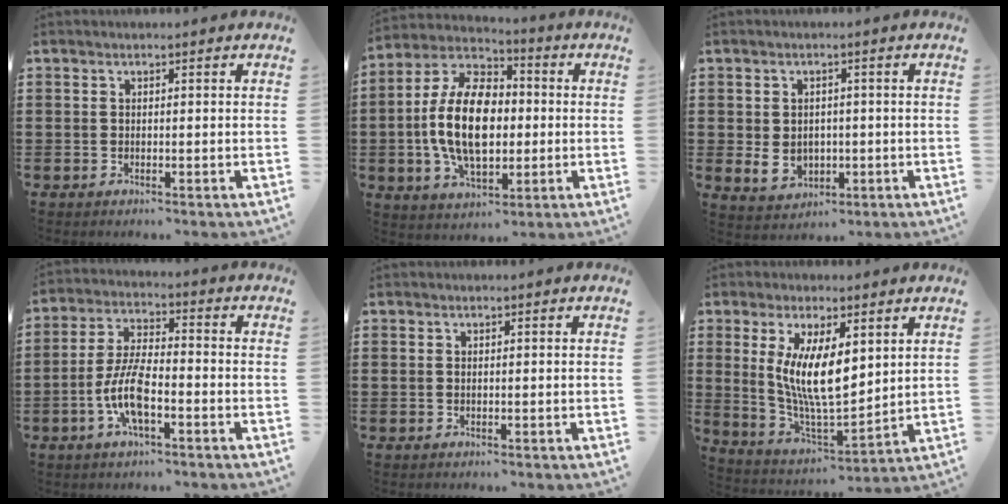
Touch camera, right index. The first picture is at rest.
{"total": 14.2, "force": [-0.9, 8.3, 11.5], "torque": [-0.259, 0.001, -0.023]}
{"total": 3.8, "force": [-0.4, 3.2, 2.0], "torque": [-0.043, 0.002, -0.012]}
{"total": 8.2, "force": [-3.0, 2.8, 7.1], "torque": [-0.165, -0.009, -0.063]}
{"total": 0.0}
{"total": 10.2, "force": [2.7, 3.7, 9.1], "torque": [-0.190, -0.007, 0.048]}